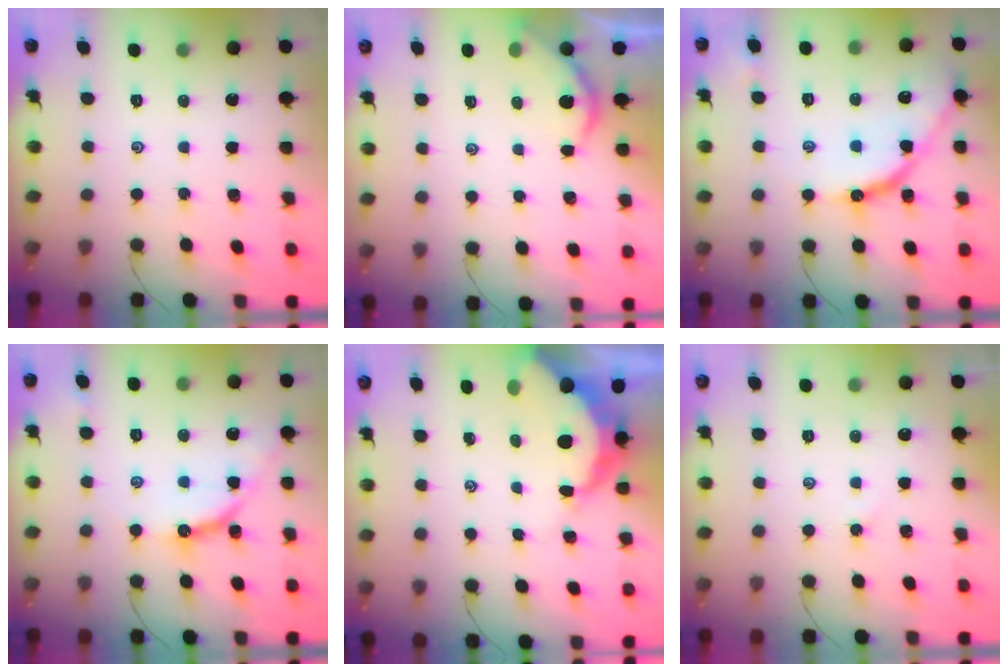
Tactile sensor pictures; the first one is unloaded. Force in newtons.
{"total": 2.2, "press": 2.2, "slide": 0.2}
{"total": 13.0, "press": 12.9, "slide": 0.9}
{"total": 9.7, "press": 9.7, "slide": 0.6}
{"total": 10.0, "press": 10.0, "slide": 1.2}
{"total": 2.8, "press": 2.8, "slide": 0.5}